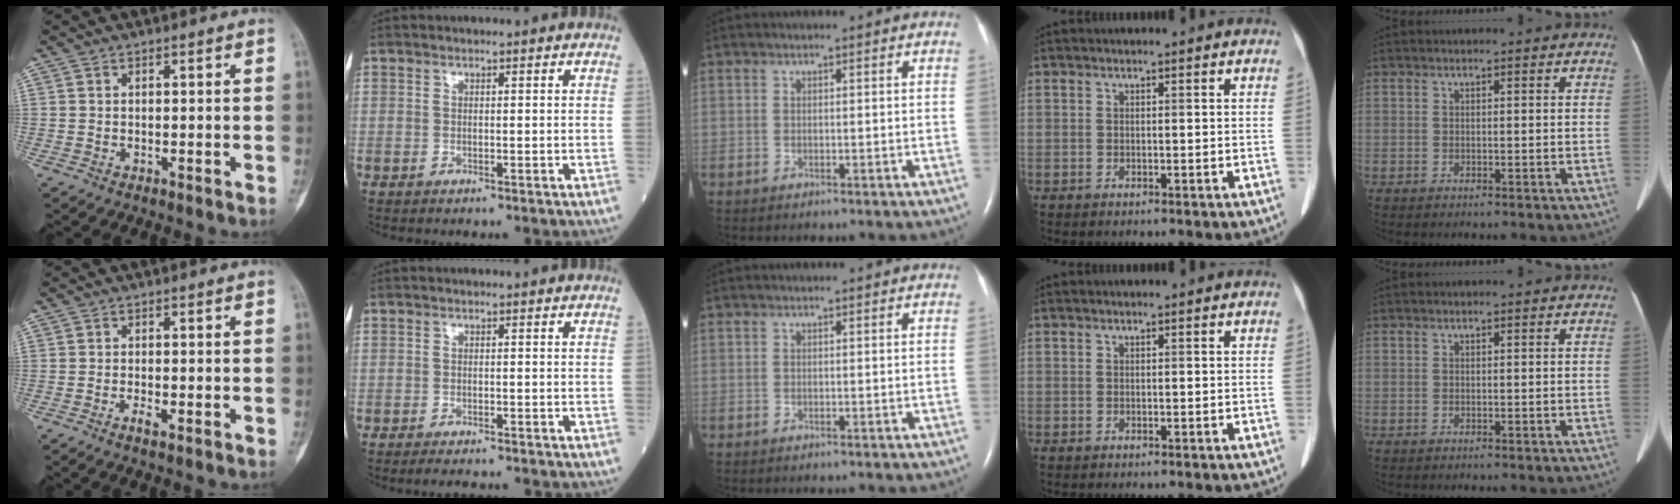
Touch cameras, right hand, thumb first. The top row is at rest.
{"thumb": {"total": 1.8, "force": [-0.8, 0.6, 1.5], "torque": [-0.026, 0.000, -0.016]}, "index": {"total": 3.9, "force": [-3.5, 0.5, 1.5], "torque": [-0.017, -0.007, -0.049]}}